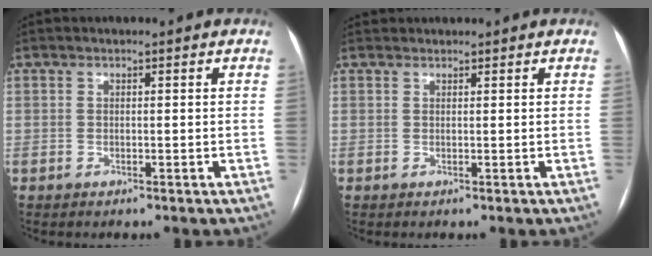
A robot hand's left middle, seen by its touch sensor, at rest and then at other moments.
{"total": 1.2, "force": [1.2, 0.4, 0.0], "torque": [-0.002, 0.022, 0.022]}